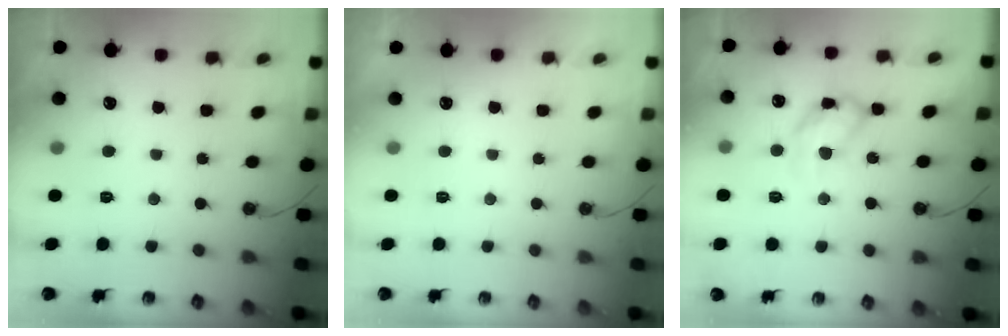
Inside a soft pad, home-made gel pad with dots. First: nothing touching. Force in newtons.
{"total": 0.0}
{"total": 12.3, "press": 12.2, "slide": 1.1}